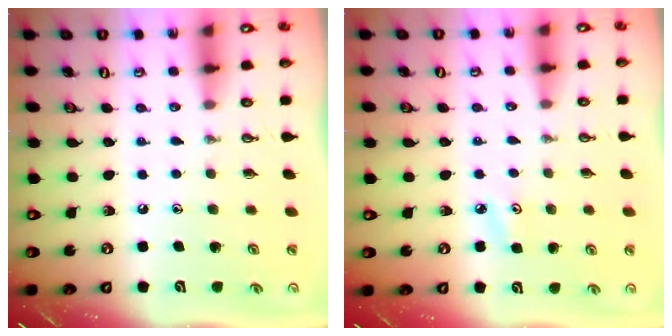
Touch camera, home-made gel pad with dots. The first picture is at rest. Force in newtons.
{"total": 3.7, "press": 3.6, "slide": 0.4}